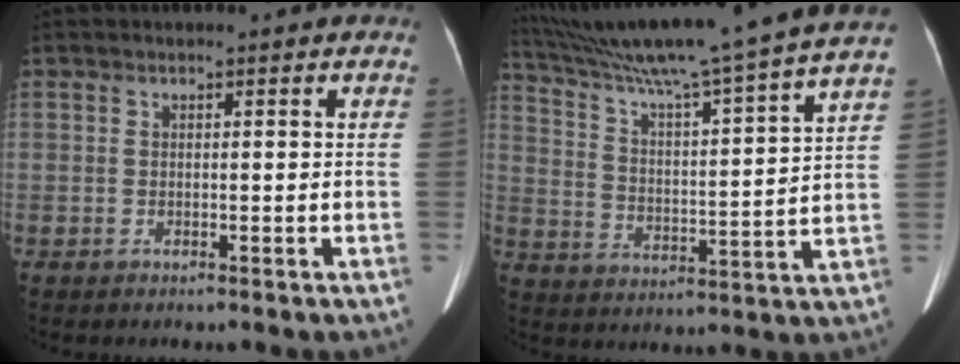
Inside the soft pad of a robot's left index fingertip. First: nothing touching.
{"total": 23.9, "force": [20.4, -2.3, 12.2], "torque": [-0.210, -0.028, 0.297]}